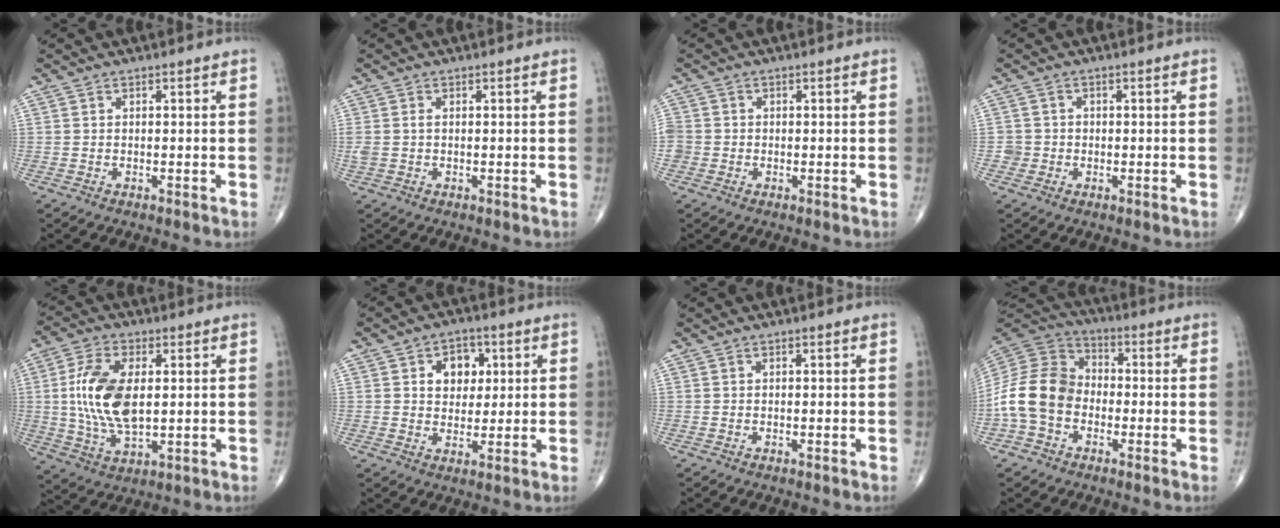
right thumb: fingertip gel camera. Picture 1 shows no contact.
{"total": 2.1, "force": [0.0, 1.4, 1.6], "torque": [-0.052, 0.006, 0.002]}
{"total": 3.1, "force": [-0.7, 2.9, 0.9], "torque": [-0.013, 0.008, -0.016]}
{"total": 2.1, "force": [-0.5, 2.1, -0.1], "torque": [0.017, 0.009, -0.013]}
{"total": 13.5, "force": [1.3, 6.9, 11.5], "torque": [-0.232, -0.005, 0.028]}
{"total": 7.3, "force": [2.0, 5.5, 4.2], "torque": [-0.025, -0.003, 0.028]}
{"total": 0.0}
{"total": 13.7, "force": [-3.1, 10.5, 8.2], "torque": [-0.153, 0.040, -0.071]}